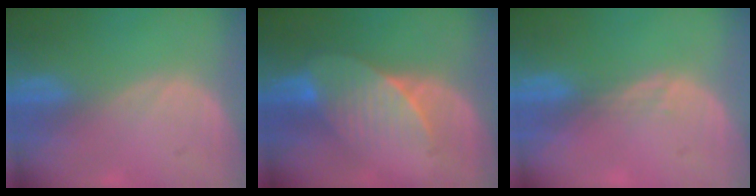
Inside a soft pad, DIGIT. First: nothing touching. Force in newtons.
{"total": 7.2, "press": 6.6, "slide": 2.8}
{"total": 1.1, "press": 0.9, "slide": 0.7}